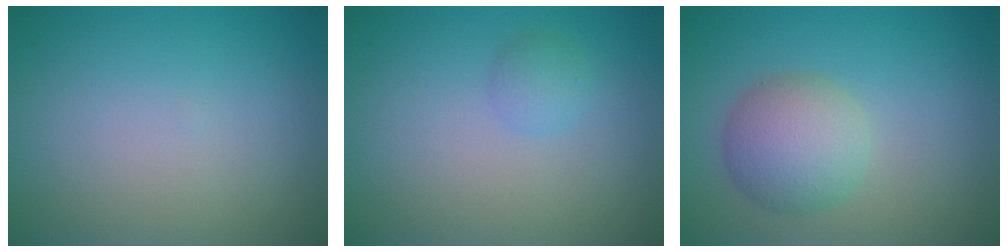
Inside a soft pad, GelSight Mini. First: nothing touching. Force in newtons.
{"total": 1.2, "press": 1.2, "slide": 0.1}
{"total": 4.4, "press": 4.4, "slide": 0.0}